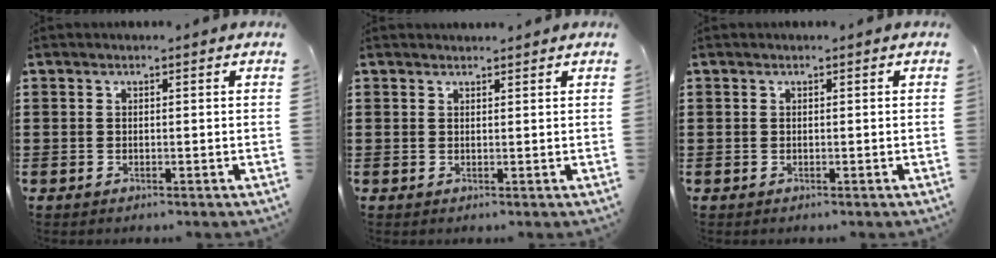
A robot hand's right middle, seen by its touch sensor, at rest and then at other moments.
{"total": 1.0, "force": [0.9, 0.2, 0.1], "torque": [0.004, -0.003, 0.016]}
{"total": 0.0}